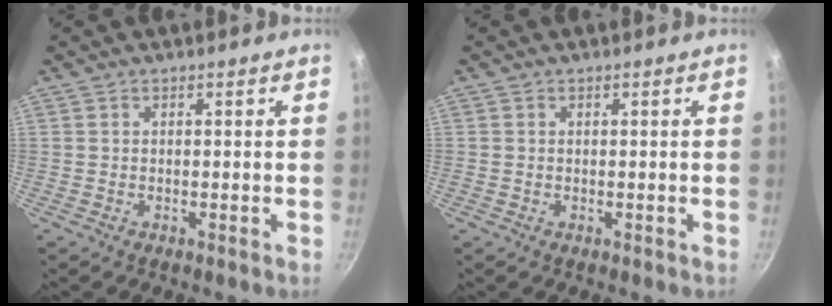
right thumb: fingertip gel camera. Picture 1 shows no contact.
{"total": 0.0}